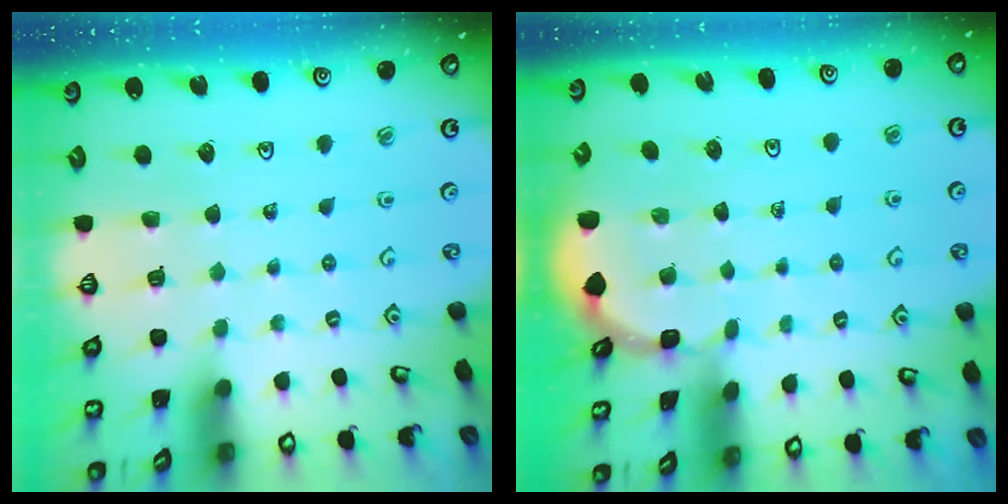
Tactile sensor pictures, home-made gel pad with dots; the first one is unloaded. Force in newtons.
{"total": 2.4, "press": 2.4, "slide": 0.3}